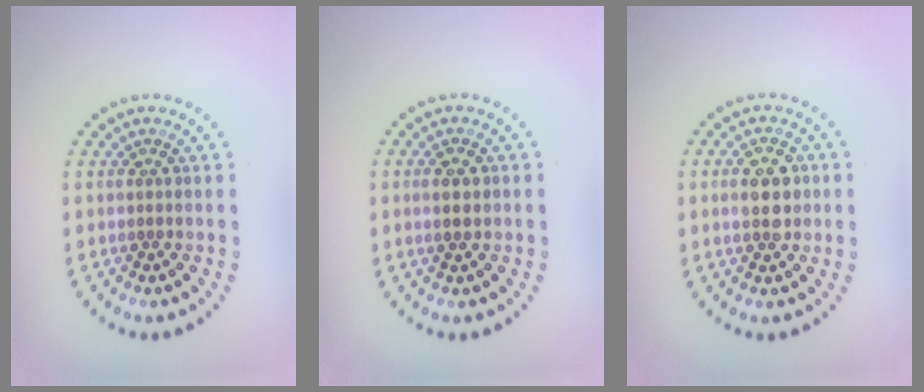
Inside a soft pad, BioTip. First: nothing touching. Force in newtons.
{"total": 1.7, "press": 1.7, "slide": 0.4}
{"total": 3.4, "press": 3.4, "slide": 0.1}